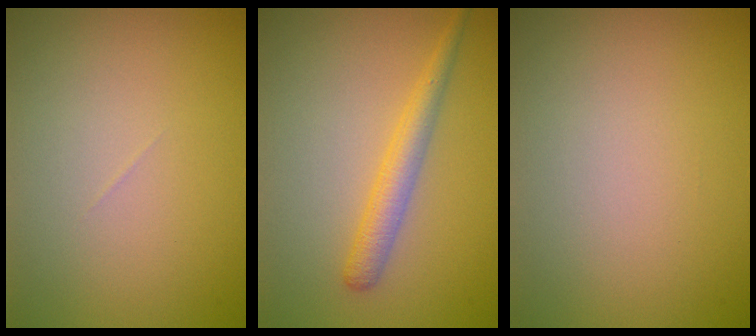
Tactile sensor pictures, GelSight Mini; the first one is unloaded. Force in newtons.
{"total": 2.7, "press": 2.6, "slide": 0.1}
{"total": 0.0}